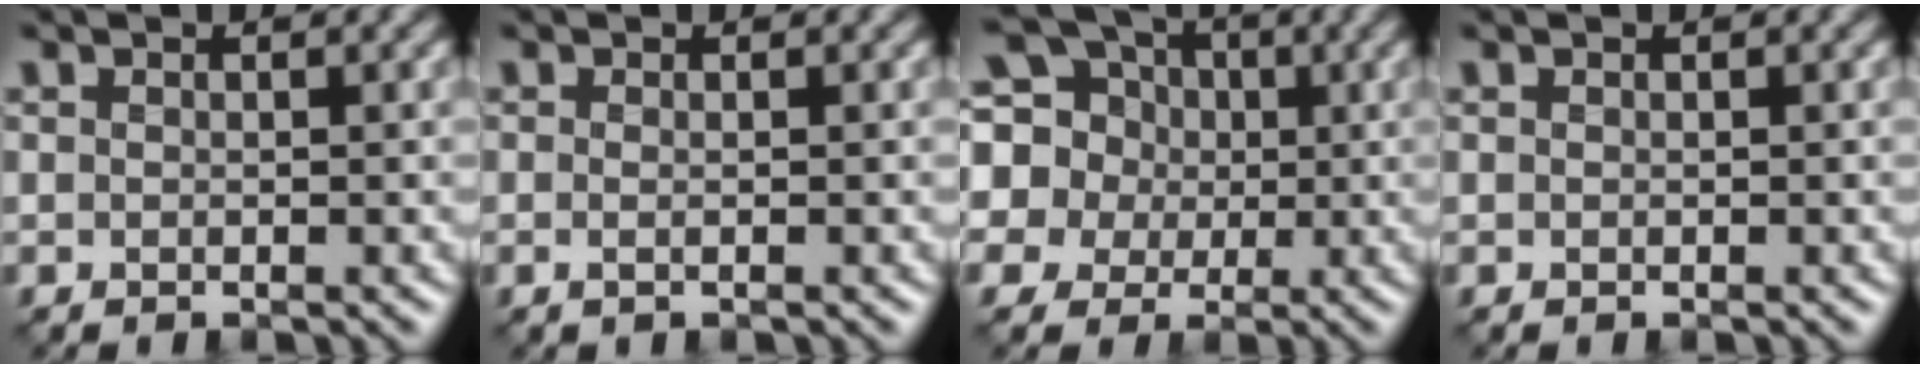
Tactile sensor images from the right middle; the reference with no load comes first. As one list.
[{"total": 0.7, "force": [-0.1, -0.1, 0.7], "torque": [-0.021, -0.001, -0.004]}, {"total": 14.1, "force": [3.9, 12.3, 5.7], "torque": [-0.168, 0.039, 0.044]}, {"total": 0.0}]